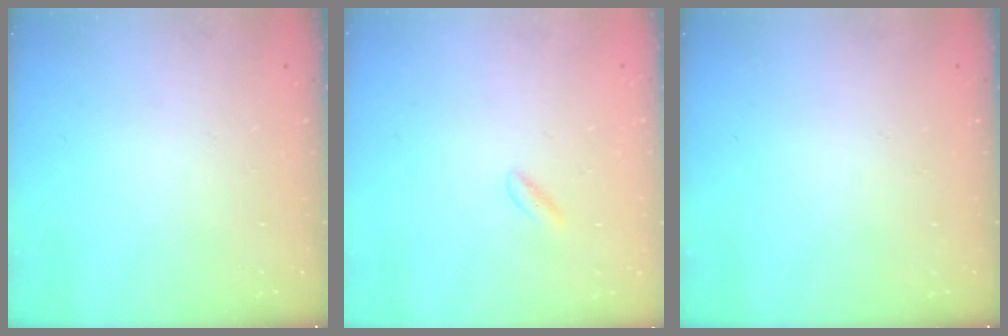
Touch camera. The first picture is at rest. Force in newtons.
{"total": 1.3, "press": 1.0, "slide": 0.7}
{"total": 0.0}